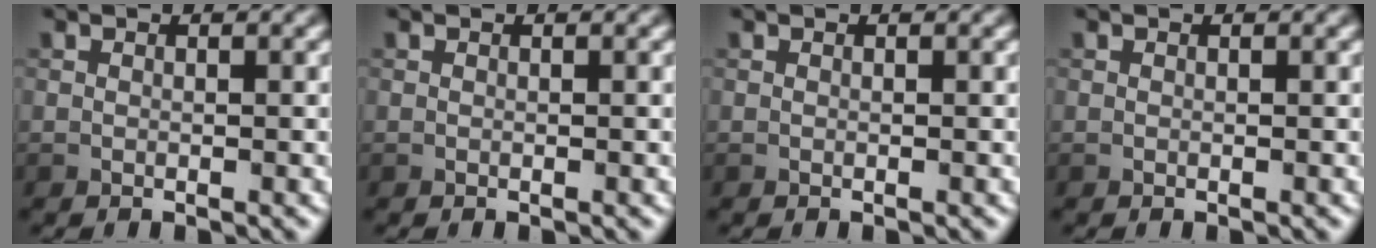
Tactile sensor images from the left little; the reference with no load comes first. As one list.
[{"total": 0.0}, {"total": 0.0}, {"total": 0.0}]